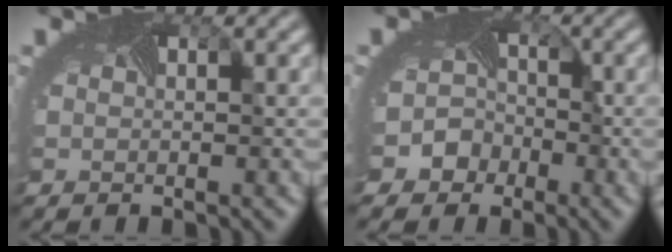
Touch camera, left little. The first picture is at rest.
{"total": 4.1, "force": [-2.3, 3.4, 0.5], "torque": [0.021, 0.001, -0.041]}